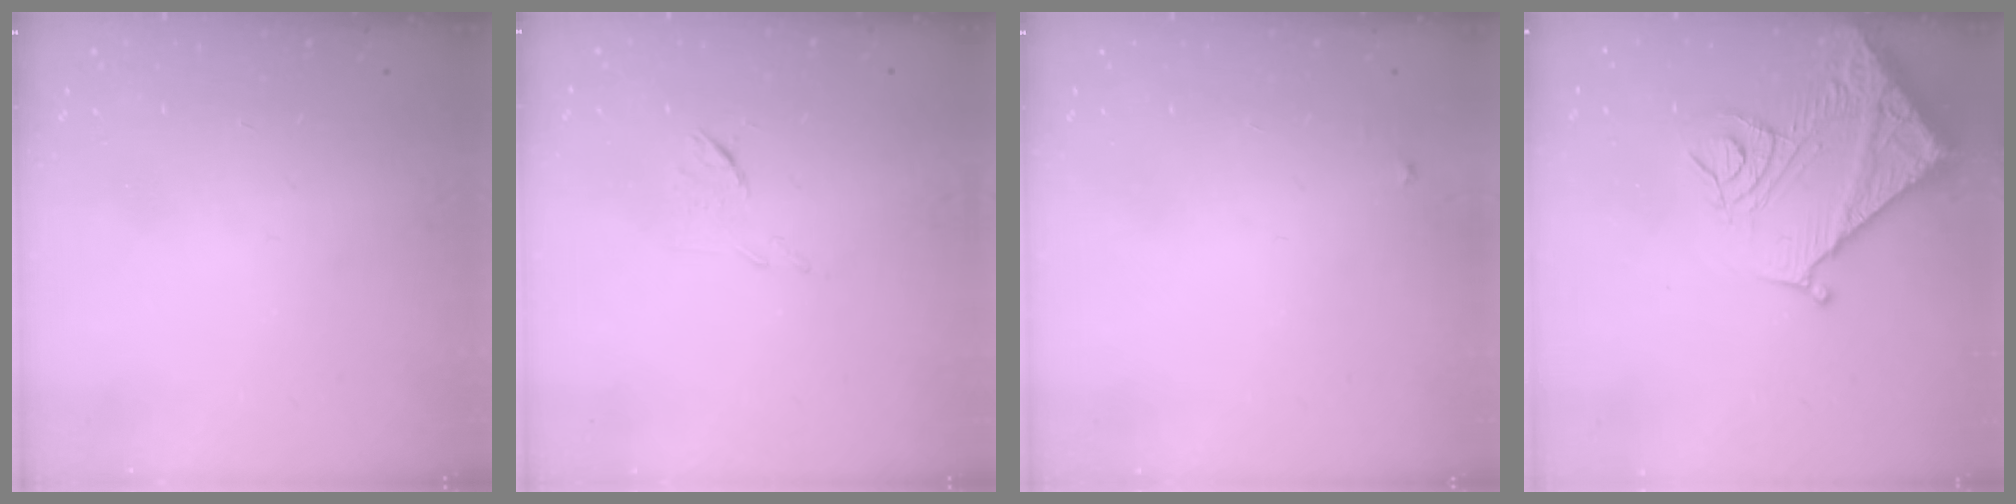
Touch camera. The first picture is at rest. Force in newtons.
{"total": 6.0, "press": 6.0, "slide": 0.7}
{"total": 3.2, "press": 3.2, "slide": 0.5}
{"total": 16.5, "press": 16.4, "slide": 2.0}